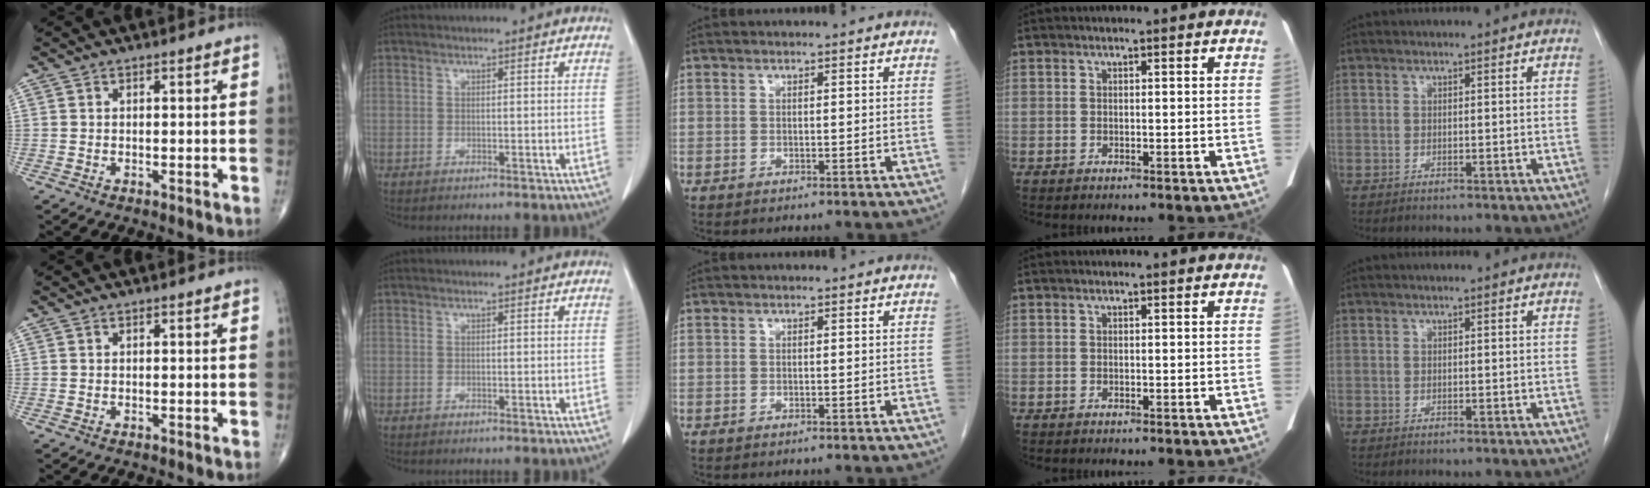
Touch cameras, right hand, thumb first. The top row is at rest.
{}